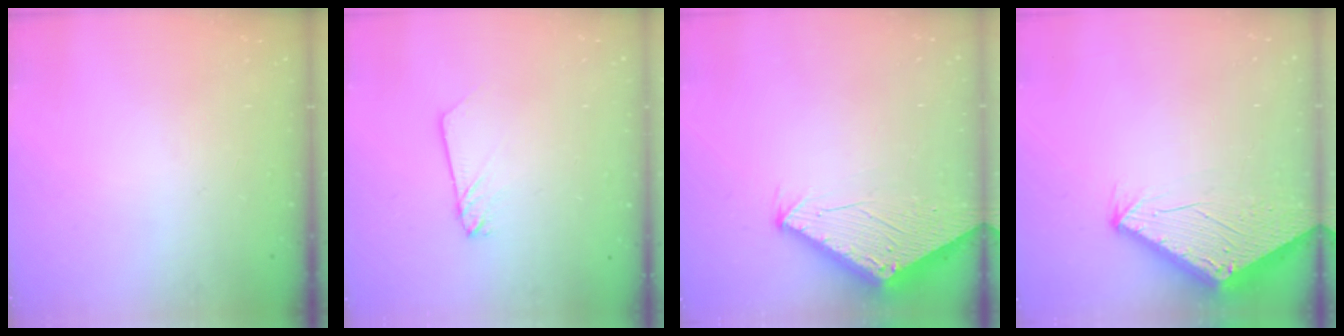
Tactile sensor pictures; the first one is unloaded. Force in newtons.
{"total": 2.2, "press": 2.2, "slide": 0.1}
{"total": 2.8, "press": 2.8, "slide": 0.1}
{"total": 2.8, "press": 2.8, "slide": 0.1}